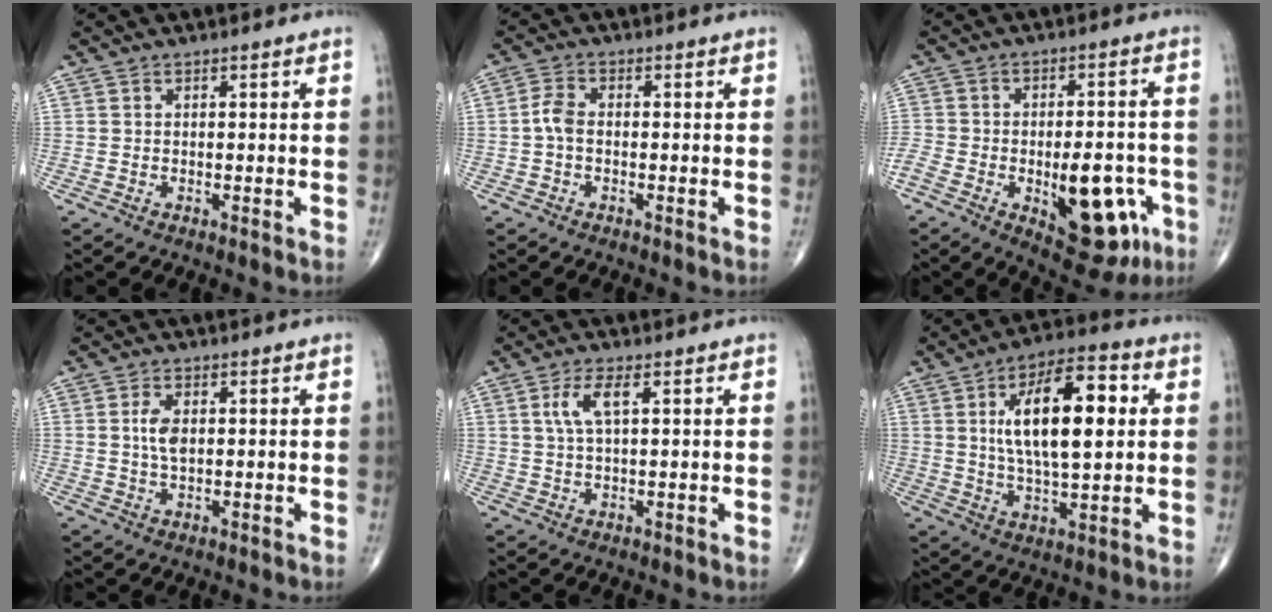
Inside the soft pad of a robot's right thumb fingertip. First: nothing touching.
{"total": 3.0, "force": [-0.5, 1.7, 2.5], "torque": [-0.052, 0.008, -0.017]}
{"total": 19.2, "force": [-7.8, 9.1, 15.0], "torque": [-0.198, 0.031, -0.095]}
{"total": 3.9, "force": [0.5, 1.9, 3.3], "torque": [-0.065, -0.002, 0.009]}
{"total": 4.7, "force": [1.6, 1.4, 4.2], "torque": [-0.096, 0.004, 0.035]}
{"total": 17.6, "force": [3.5, 7.2, 15.7], "torque": [-0.241, 0.006, 0.055]}